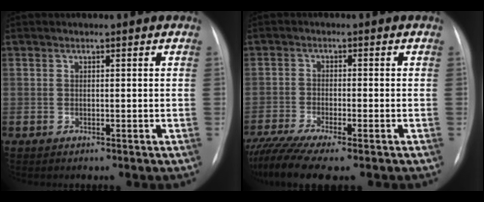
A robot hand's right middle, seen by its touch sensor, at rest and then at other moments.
{"total": 9.8, "force": [-7.9, 0.8, 5.8], "torque": [-0.104, -0.015, -0.130]}